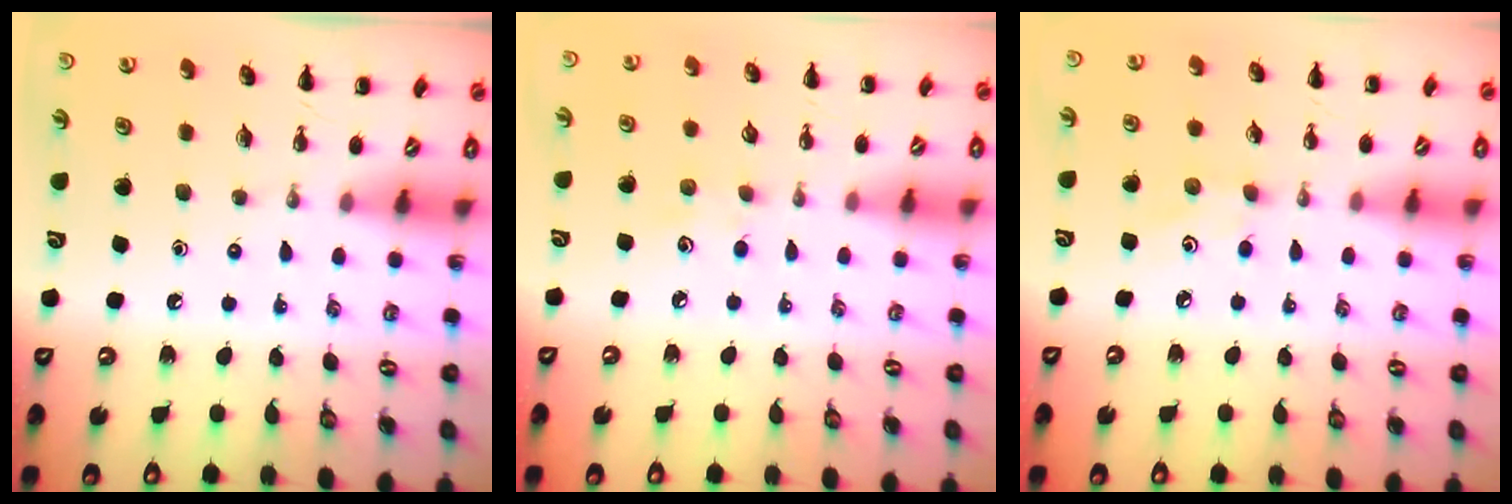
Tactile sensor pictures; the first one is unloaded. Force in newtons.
{"total": 3.7, "press": 3.5, "slide": 0.9}
{"total": 2.9, "press": 2.8, "slide": 0.8}